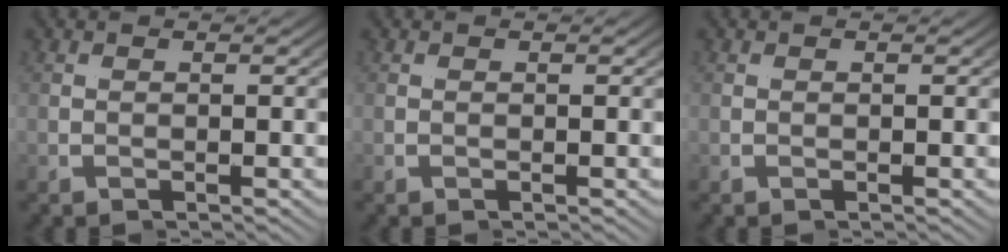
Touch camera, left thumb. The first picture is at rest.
{"total": 0.0}
{"total": 0.0}